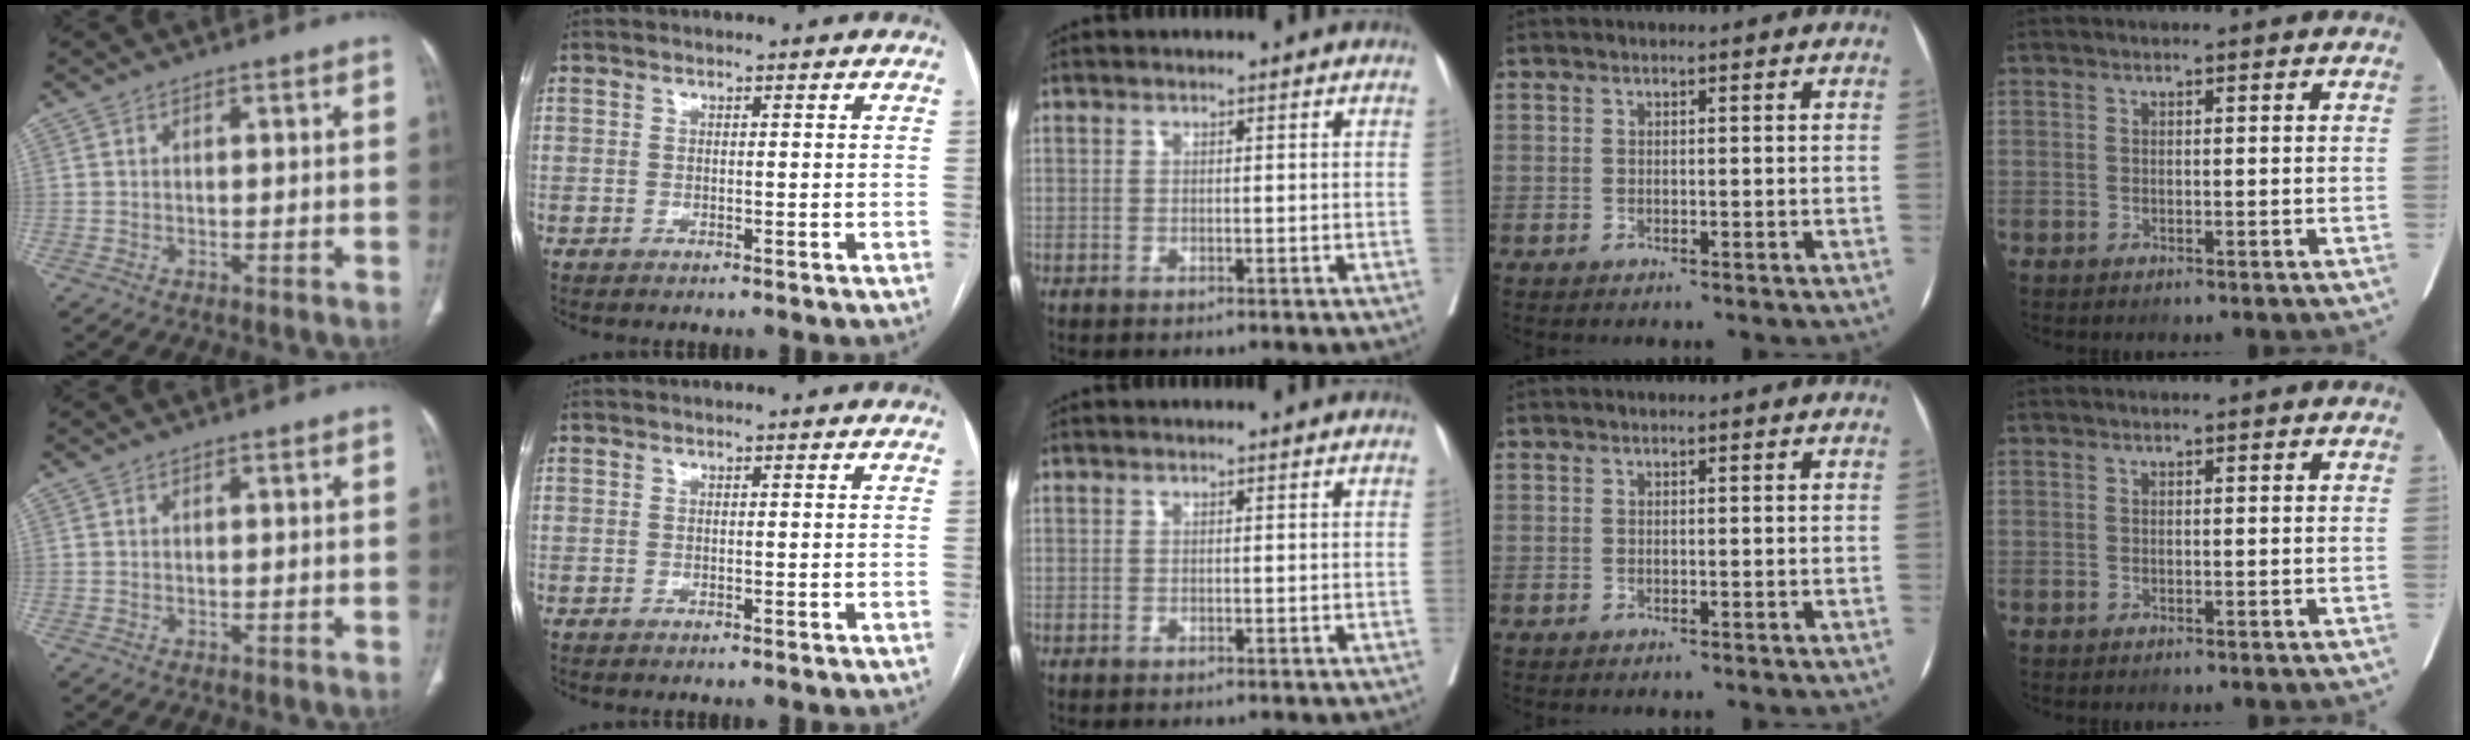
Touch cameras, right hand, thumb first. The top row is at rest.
{}